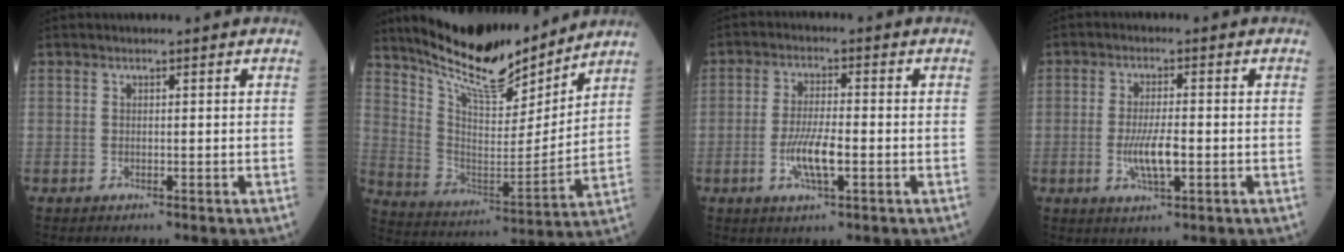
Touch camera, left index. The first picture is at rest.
{"total": 16.6, "force": [14.6, 3.3, 7.3], "torque": [-0.134, -0.010, 0.257]}
{"total": 6.1, "force": [-1.9, 1.3, 5.7], "torque": [-0.116, -0.005, -0.035]}
{"total": 5.4, "force": [-1.3, 1.1, 5.1], "torque": [-0.105, -0.007, -0.022]}